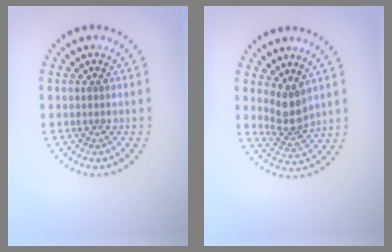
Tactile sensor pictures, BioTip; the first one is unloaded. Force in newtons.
{"total": 2.9, "press": 2.2, "slide": 1.9}